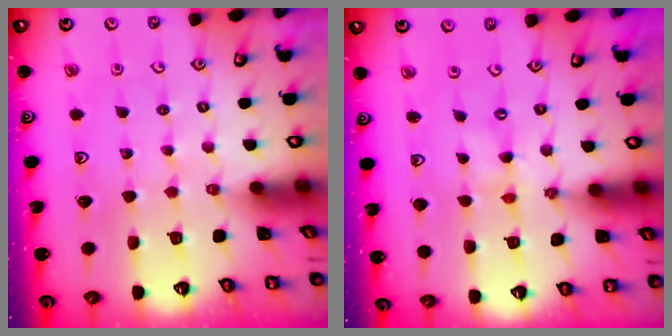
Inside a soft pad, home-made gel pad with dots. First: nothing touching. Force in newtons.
{"total": 0.0}